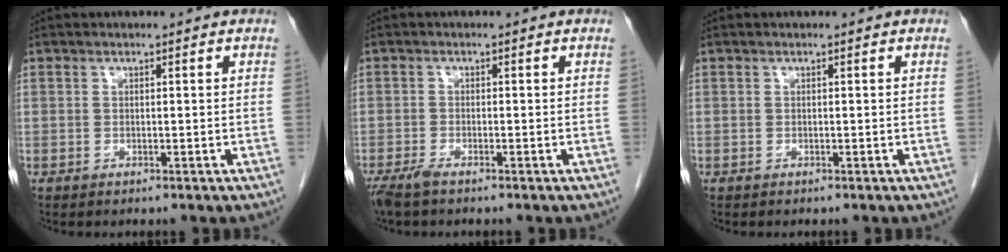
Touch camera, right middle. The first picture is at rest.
{"total": 2.4, "force": [-1.9, 0.3, 1.4], "torque": [-0.032, -0.006, -0.038]}
{"total": 0.0}